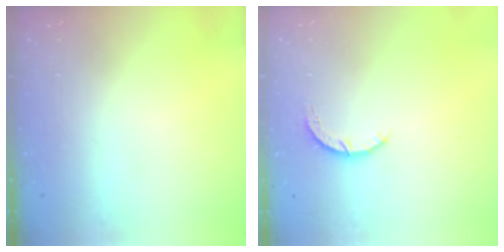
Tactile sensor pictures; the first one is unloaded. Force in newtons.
{"total": 3.0, "press": 3.0, "slide": 0.4}